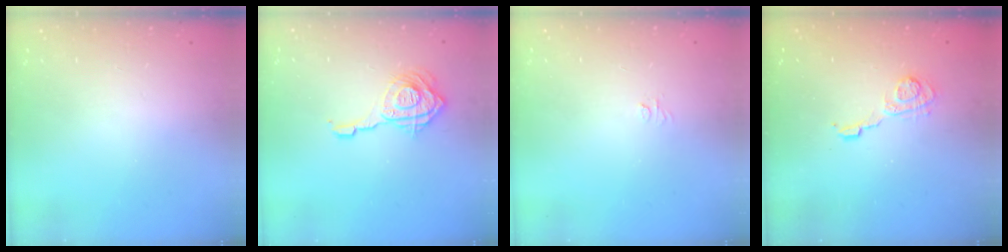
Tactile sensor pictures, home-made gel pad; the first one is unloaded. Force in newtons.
{"total": 12.8, "press": 12.7, "slide": 1.4}
{"total": 3.1, "press": 3.0, "slide": 0.3}
{"total": 5.3, "press": 5.2, "slide": 0.8}